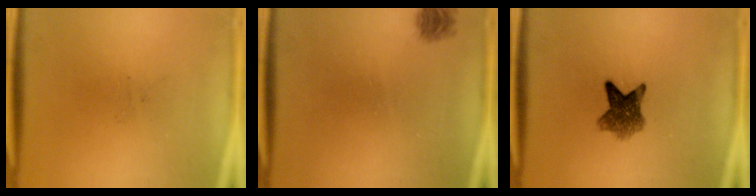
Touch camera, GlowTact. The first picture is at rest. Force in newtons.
{"total": 1.0}
{"total": 6.0}